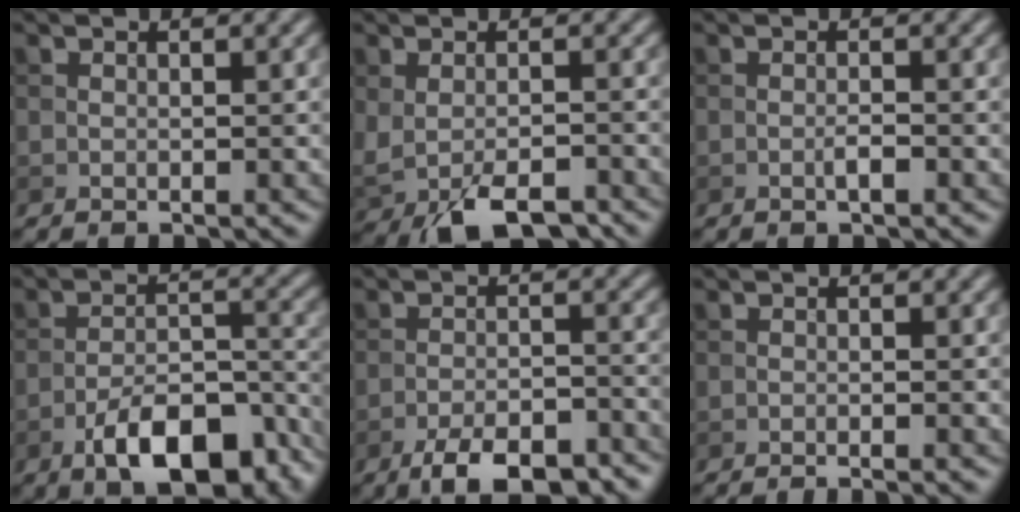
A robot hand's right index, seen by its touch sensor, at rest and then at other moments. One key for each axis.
{"total": 6.1, "fx": -3.4, "fy": 2.7, "fz": 4.2, "tx": -0.077, "ty": -0.026, "tz": -0.049}
{"total": 1.1, "fx": -0.5, "fy": 0.1, "fz": 0.9, "tx": -0.017, "ty": 0.001, "tz": -0.010}
{"total": 9.6, "fx": -5.9, "fy": 3.9, "fz": 6.5, "tx": -0.099, "ty": 0.003, "tz": -0.100}
{"total": 7.3, "fx": -5.3, "fy": 2.4, "fz": 4.5, "tx": -0.068, "ty": -0.002, "tz": -0.089}
{"total": 1.8, "fx": -1.4, "fy": 0.3, "fz": 1.1, "tx": -0.006, "ty": 0.001, "tz": -0.028}